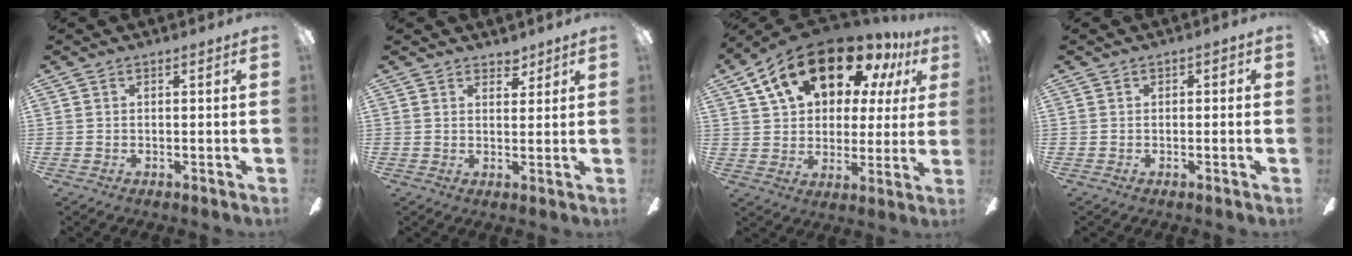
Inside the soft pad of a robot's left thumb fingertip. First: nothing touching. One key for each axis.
{"total": 3.2, "fx": 2.7, "fy": 1.6, "fz": 0.7, "tx": 0.007, "ty": -0.016, "tz": 0.047}
{"total": 21.4, "fx": 12.6, "fy": 11.9, "fz": 12.5, "tx": -0.214, "ty": -0.057, "tz": 0.220}
{"total": 0.9, "fx": -0.4, "fy": 0.7, "fz": 0.3, "tx": -0.005, "ty": 0.004, "tz": -0.008}